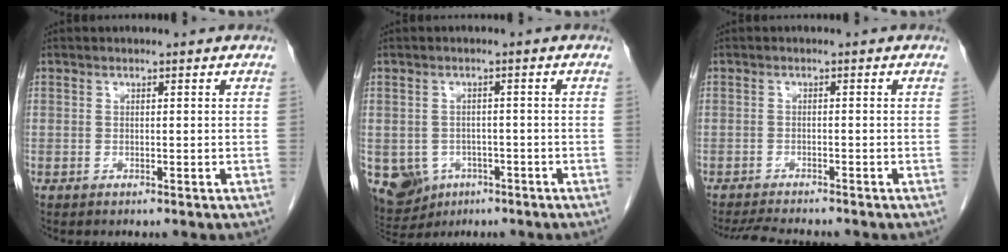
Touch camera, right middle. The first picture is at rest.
{"total": 9.6, "force": [-4.4, 8.0, 3.2], "torque": [-0.083, 0.003, -0.056]}
{"total": 5.2, "force": [-4.9, 0.4, 1.9], "torque": [-0.030, -0.016, -0.078]}